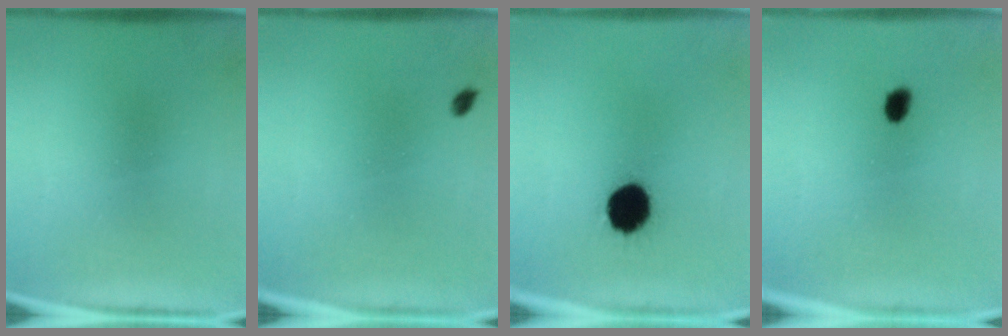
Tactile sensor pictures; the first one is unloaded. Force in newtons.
{"total": 1.0}
{"total": 11.1}
{"total": 1.8}